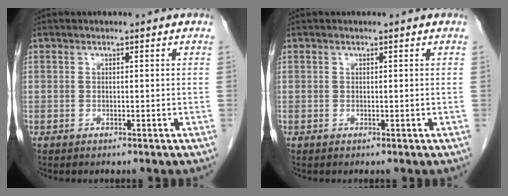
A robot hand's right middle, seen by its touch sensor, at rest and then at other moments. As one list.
[{"total": 0.0}]